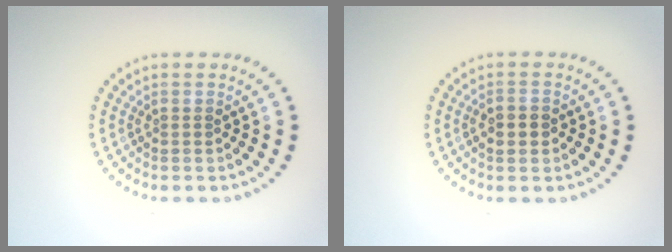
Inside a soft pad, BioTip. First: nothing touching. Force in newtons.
{"total": 1.7, "press": 1.7, "slide": 0.3}